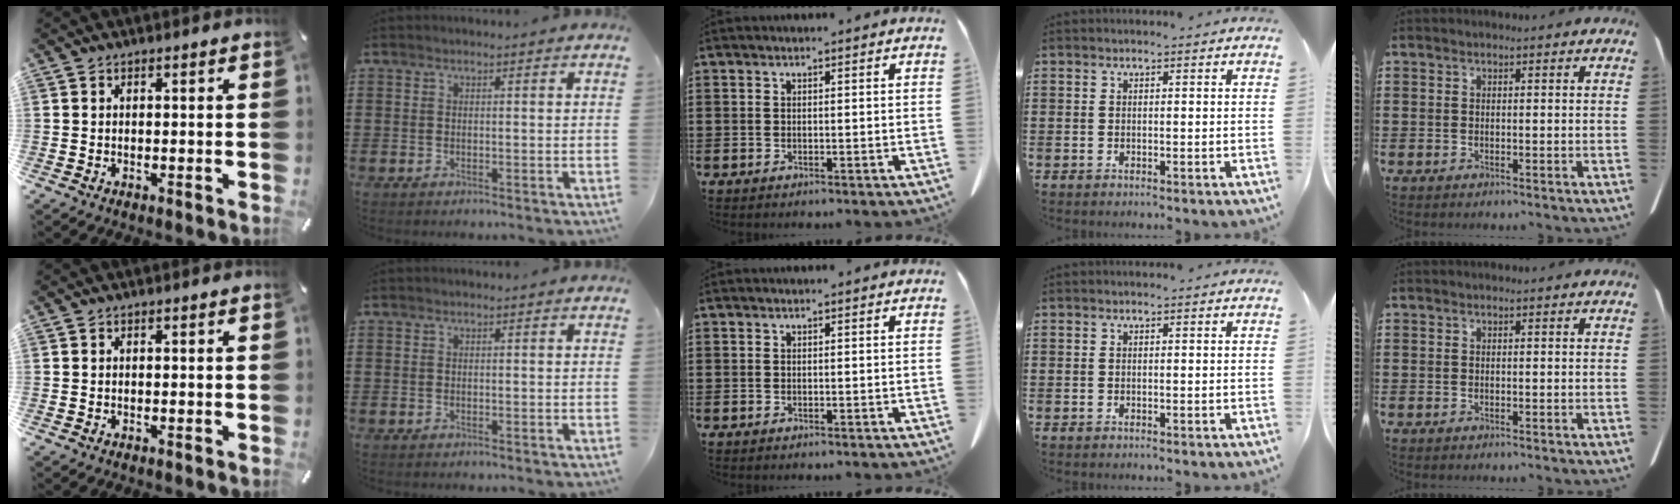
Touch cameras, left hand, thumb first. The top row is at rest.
{}